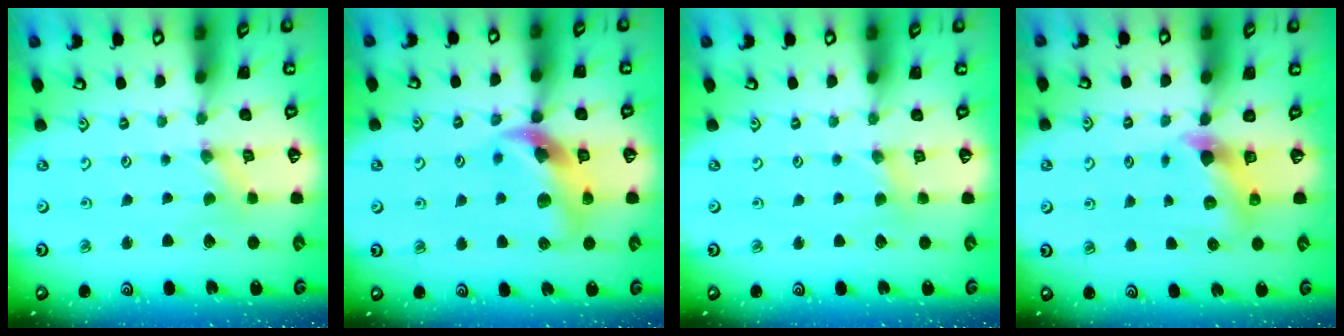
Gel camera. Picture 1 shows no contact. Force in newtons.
{"total": 13.2, "press": 13.1, "slide": 1.8}
{"total": 2.1, "press": 2.1, "slide": 0.4}
{"total": 6.0, "press": 6.0, "slide": 0.4}